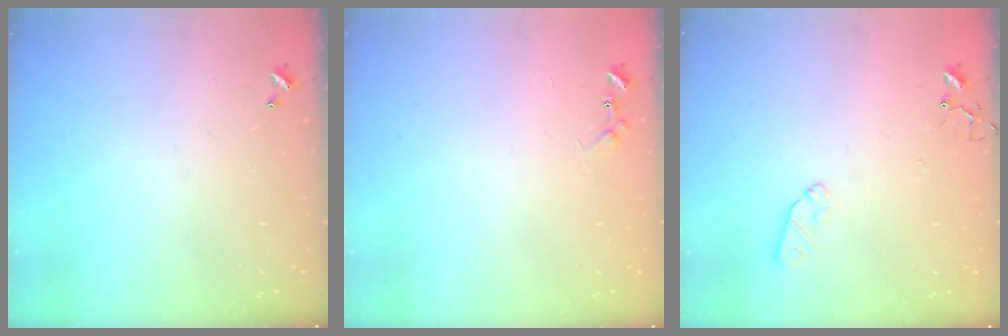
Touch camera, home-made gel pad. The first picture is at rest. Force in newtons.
{"total": 7.1, "press": 7.0, "slide": 0.5}
{"total": 5.9, "press": 5.8, "slide": 0.8}